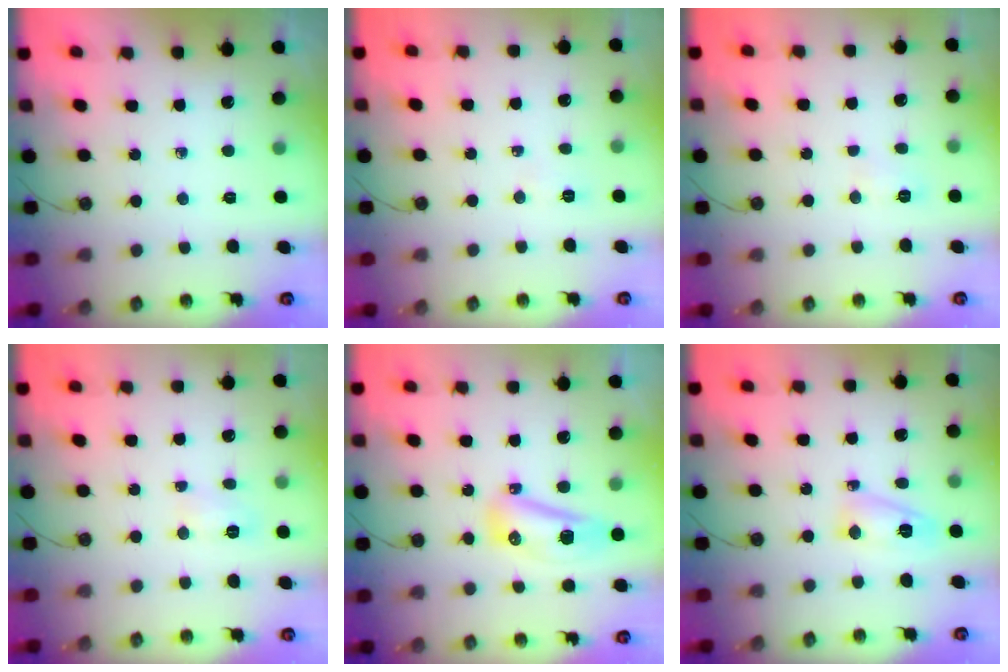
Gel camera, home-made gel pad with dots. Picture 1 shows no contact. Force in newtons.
{"total": 2.8, "press": 2.6, "slide": 0.9}
{"total": 4.5, "press": 4.4, "slide": 0.5}
{"total": 3.7, "press": 3.7, "slide": 0.3}
{"total": 10.0, "press": 9.9, "slide": 0.9}
{"total": 6.8, "press": 6.7, "slide": 0.9}